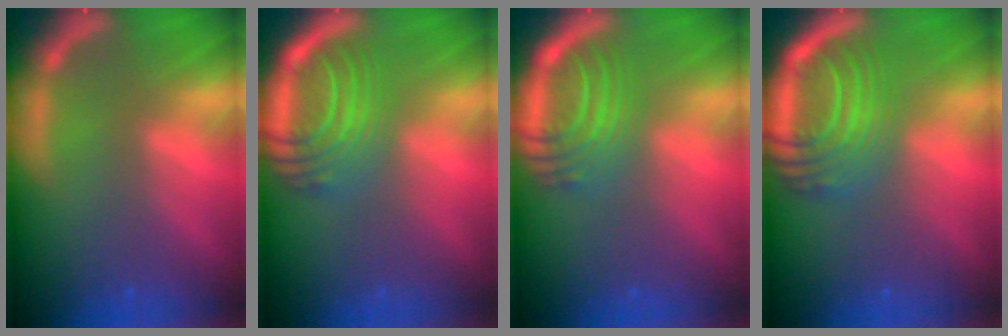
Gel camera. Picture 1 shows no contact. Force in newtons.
{"total": 8.5}
{"total": 7.1}
{"total": 10.1}